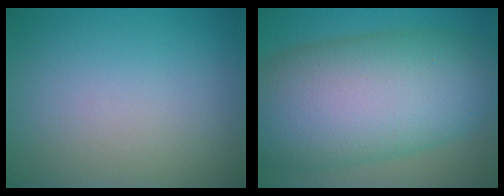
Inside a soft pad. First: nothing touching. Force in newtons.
{"total": 14.4, "press": 14.4, "slide": 0.5}